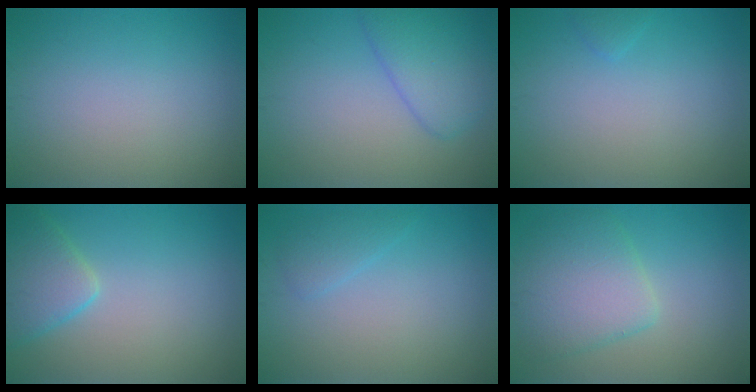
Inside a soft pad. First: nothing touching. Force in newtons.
{"total": 4.0, "press": 4.0, "slide": 0.2}
{"total": 0.6, "press": 0.6, "slide": 0.0}
{"total": 3.7, "press": 3.7, "slide": 0.3}
{"total": 1.4, "press": 1.4, "slide": 0.1}
{"total": 5.2, "press": 5.2, "slide": 0.2}